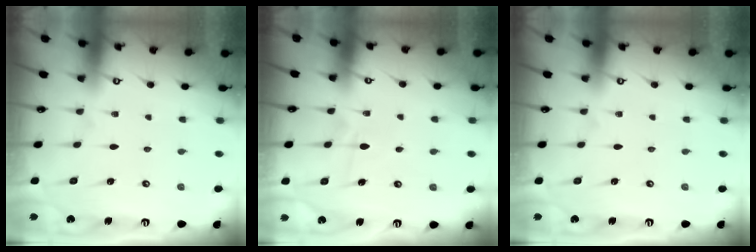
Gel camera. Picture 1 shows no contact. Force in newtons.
{"total": 5.2, "press": 5.1, "slide": 0.6}
{"total": 0.0}